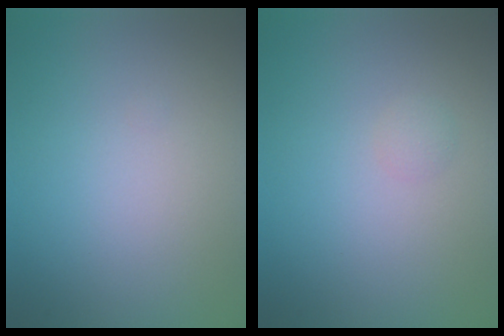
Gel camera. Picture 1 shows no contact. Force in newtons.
{"total": 0.7, "press": 0.7, "slide": 0.0}